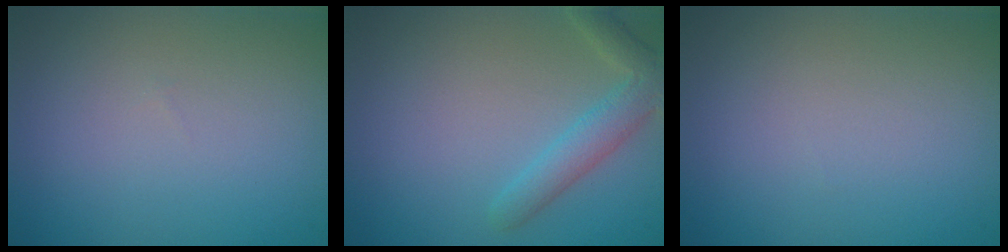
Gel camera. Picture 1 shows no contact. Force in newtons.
{"total": 3.0, "press": 3.0, "slide": 0.2}
{"total": 0.0}